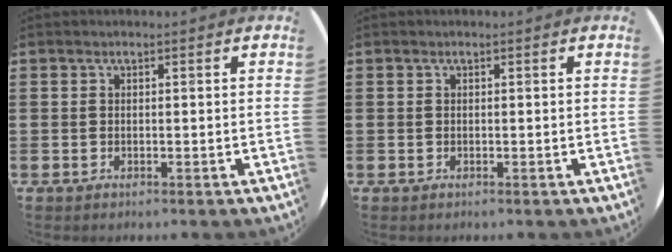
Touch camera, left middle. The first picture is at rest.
{"total": 0.0}